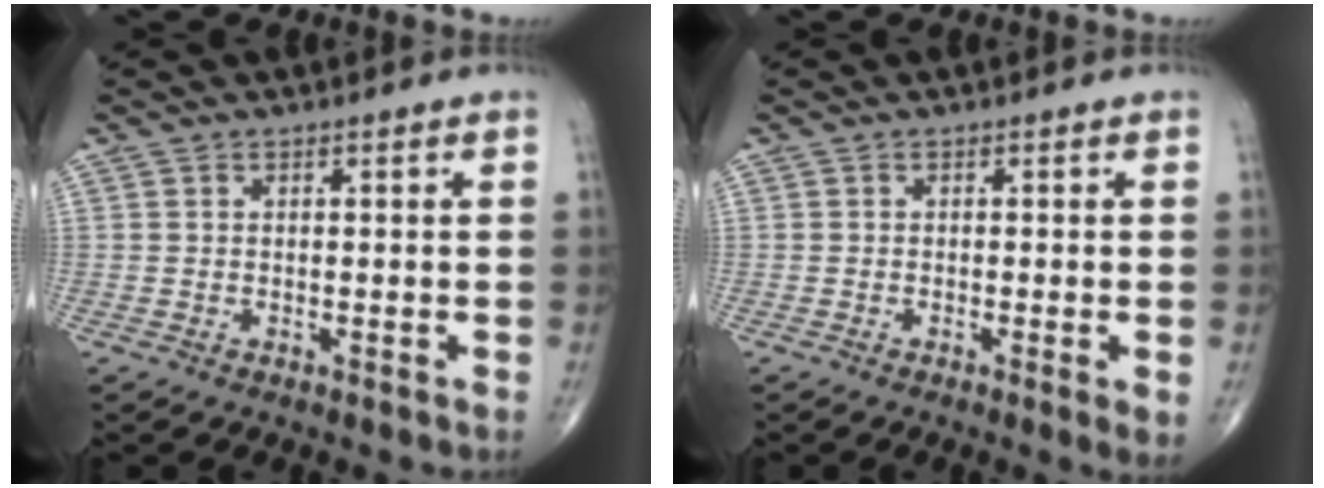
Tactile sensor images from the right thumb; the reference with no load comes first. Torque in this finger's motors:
{"motor_torque": [0.02, 0.12, -0.04, 0.12, -0.01]}